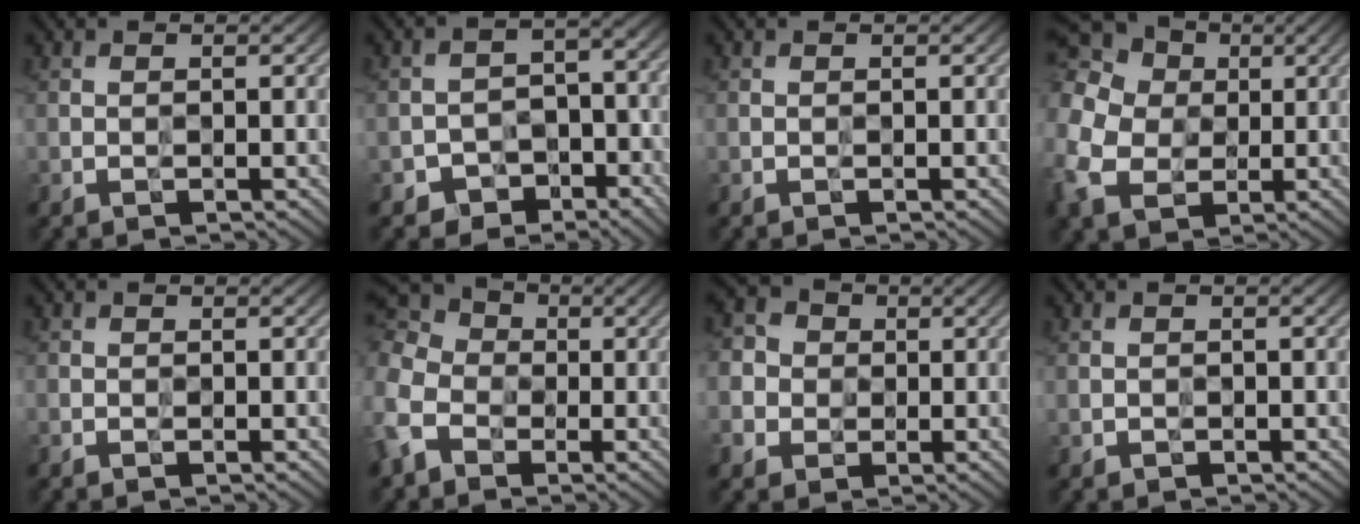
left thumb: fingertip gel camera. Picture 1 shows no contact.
{"total": 6.7, "force": [-4.2, 4.6, 2.6], "torque": [-0.037, -0.010, -0.071]}
{"total": 0.0}
{"total": 15.5, "force": [0.4, 13.2, 8.1], "torque": [-0.257, -0.014, -0.013]}
{"total": 0.6, "force": [-0.4, 0.4, 0.1], "torque": [-0.002, -0.007, -0.010]}
{"total": 11.9, "force": [-4.3, 9.3, 6.2], "torque": [-0.197, -0.046, -0.087]}
{"total": 5.8, "force": [-0.4, 5.5, 1.8], "torque": [-0.066, -0.002, -0.024]}
{"total": 0.8, "force": [-0.4, 0.6, 0.3], "torque": [-0.006, -0.006, -0.008]}